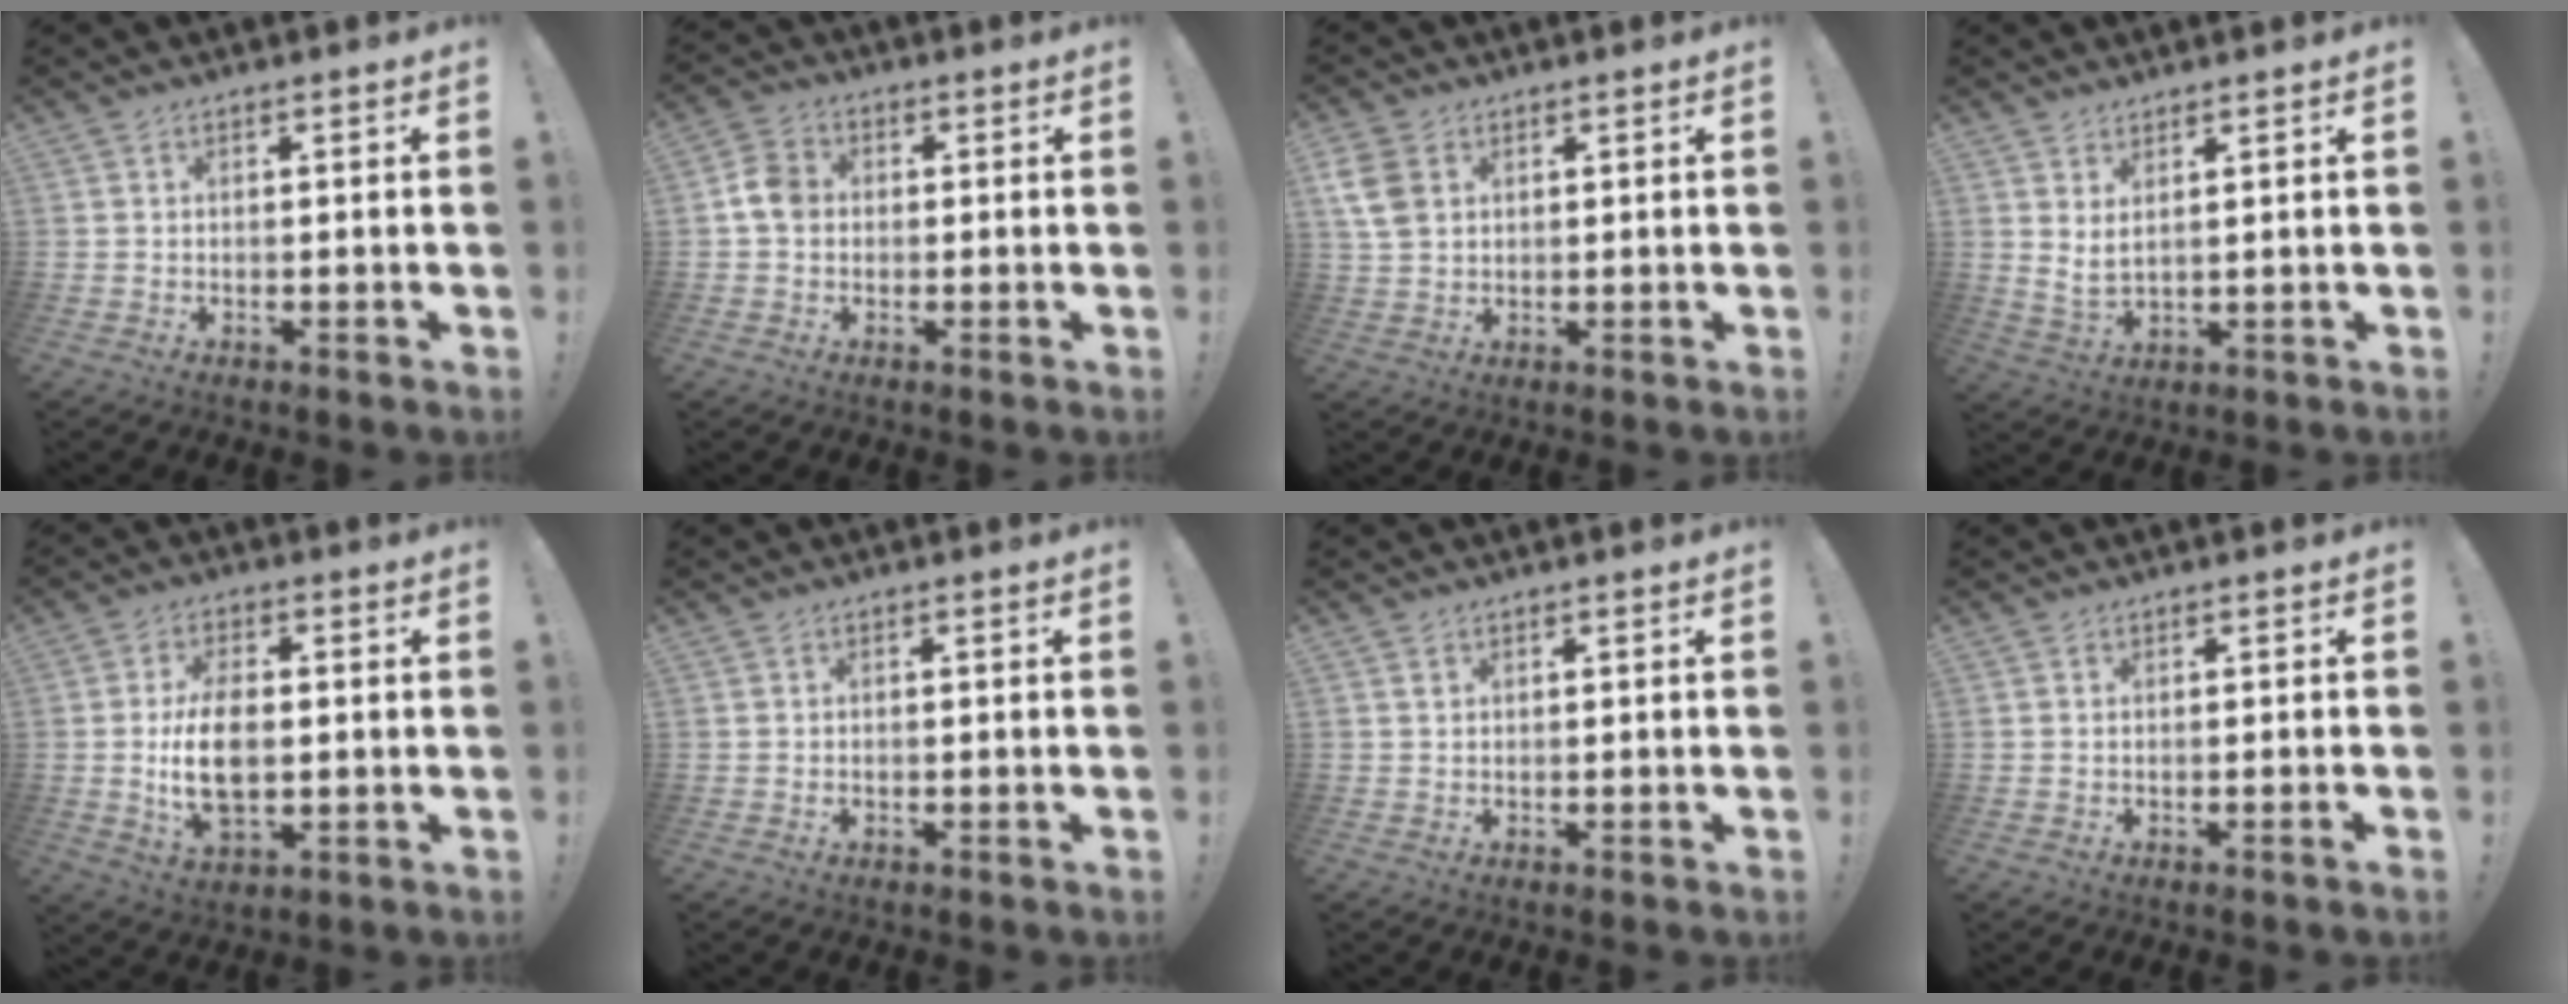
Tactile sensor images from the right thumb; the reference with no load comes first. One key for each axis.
{"total": 6.8, "fx": 0.1, "fy": 5.5, "fz": 4.0, "tx": -0.067, "ty": 0.017, "tz": 0.006}
{"total": 7.9, "fx": 2.7, "fy": 5.6, "fz": 4.8, "tx": -0.107, "ty": 0.001, "tz": 0.054}
{"total": 4.4, "fx": 3.2, "fy": 1.1, "fz": 2.7, "tx": -0.044, "ty": -0.021, "tz": 0.057}
{"total": 7.9, "fx": -0.5, "fy": 4.4, "fz": 6.6, "tx": -0.124, "ty": -0.007, "tz": -0.011}
{"total": 0.0}
{"total": 1.0, "fx": 0.5, "fy": 0.9, "fz": 0.2, "tx": 0.011, "ty": -0.004, "tz": 0.005}
{"total": 0.6, "fx": -0.5, "fy": -0.1, "fz": 0.3, "tx": -0.009, "ty": 0.002, "tz": -0.009}